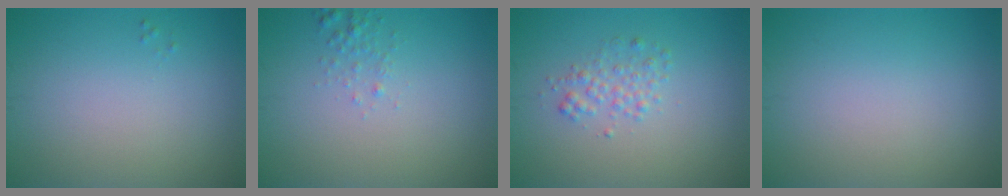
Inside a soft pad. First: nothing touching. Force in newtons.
{"total": 0.9, "press": 0.9, "slide": 0.1}
{"total": 1.7, "press": 1.7, "slide": 0.0}
{"total": 0.0}